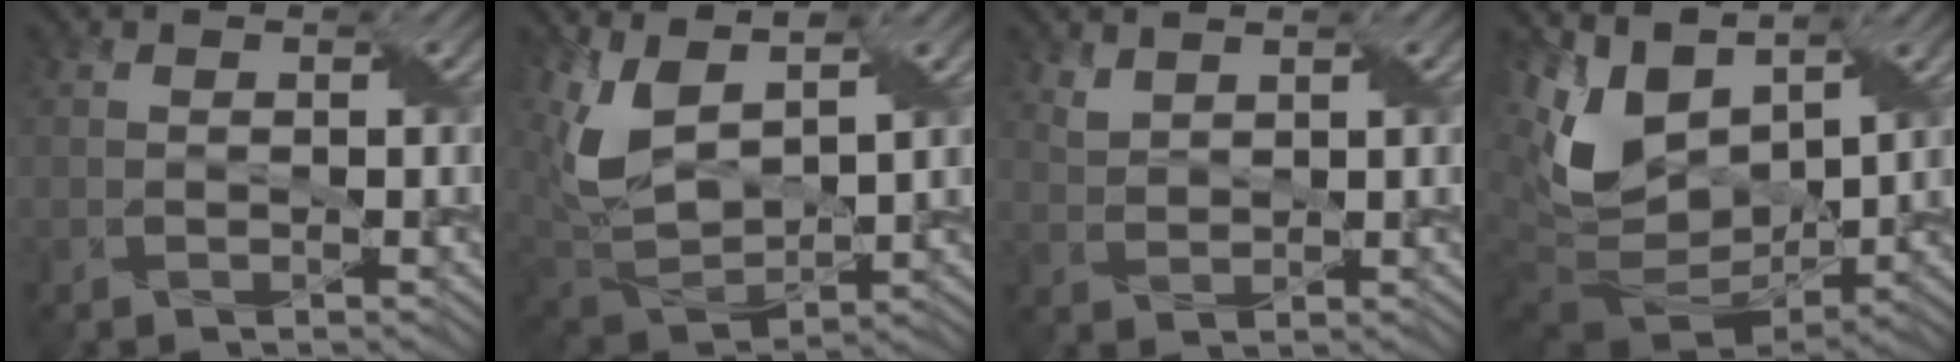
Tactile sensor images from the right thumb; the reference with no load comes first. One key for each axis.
{"total": 9.7, "fx": 4.3, "fy": 4.8, "fz": 7.3, "tx": -0.195, "ty": 0.004, "tz": 0.089}
{"total": 1.9, "fx": 1.6, "fy": 0.7, "fz": 0.7, "tx": -0.024, "ty": 0.001, "tz": 0.039}
{"total": 13.8, "fx": 4.1, "fy": 8.8, "fz": 9.8, "tx": -0.239, "ty": -0.006, "tz": 0.094}